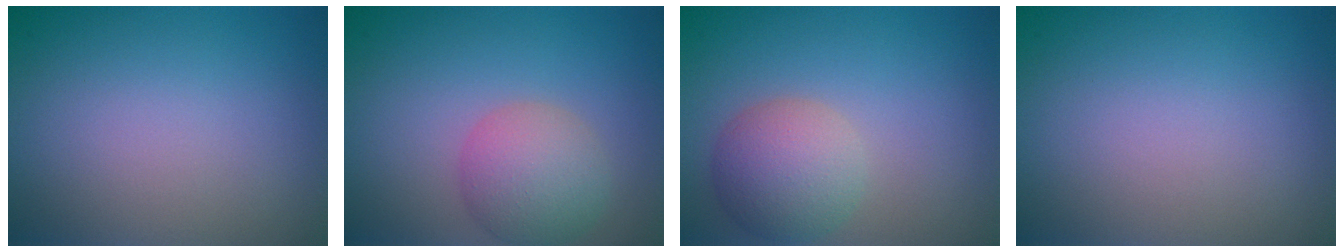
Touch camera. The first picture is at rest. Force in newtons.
{"total": 4.4, "press": 4.4, "slide": 0.3}
{"total": 4.4, "press": 4.4, "slide": 0.4}
{"total": 0.0}